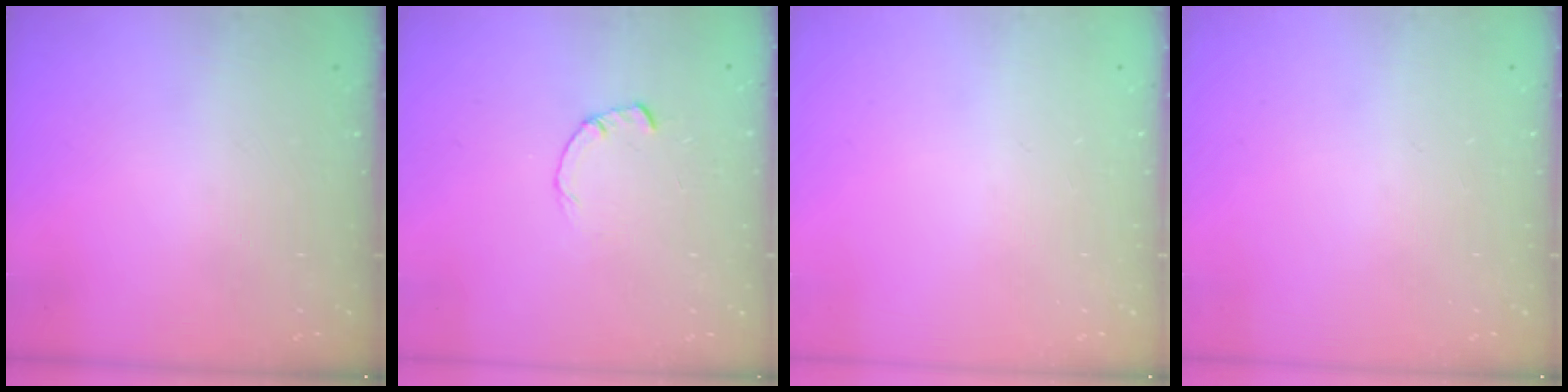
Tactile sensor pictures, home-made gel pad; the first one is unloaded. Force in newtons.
{"total": 0.8, "press": 0.8, "slide": 0.2}
{"total": 0.0}
{"total": 0.0}